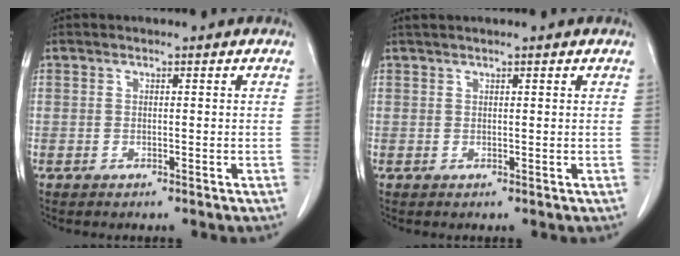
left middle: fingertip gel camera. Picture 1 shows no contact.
{"total": 3.0, "force": [2.4, 0.1, 1.8], "torque": [-0.026, 0.030, 0.038]}